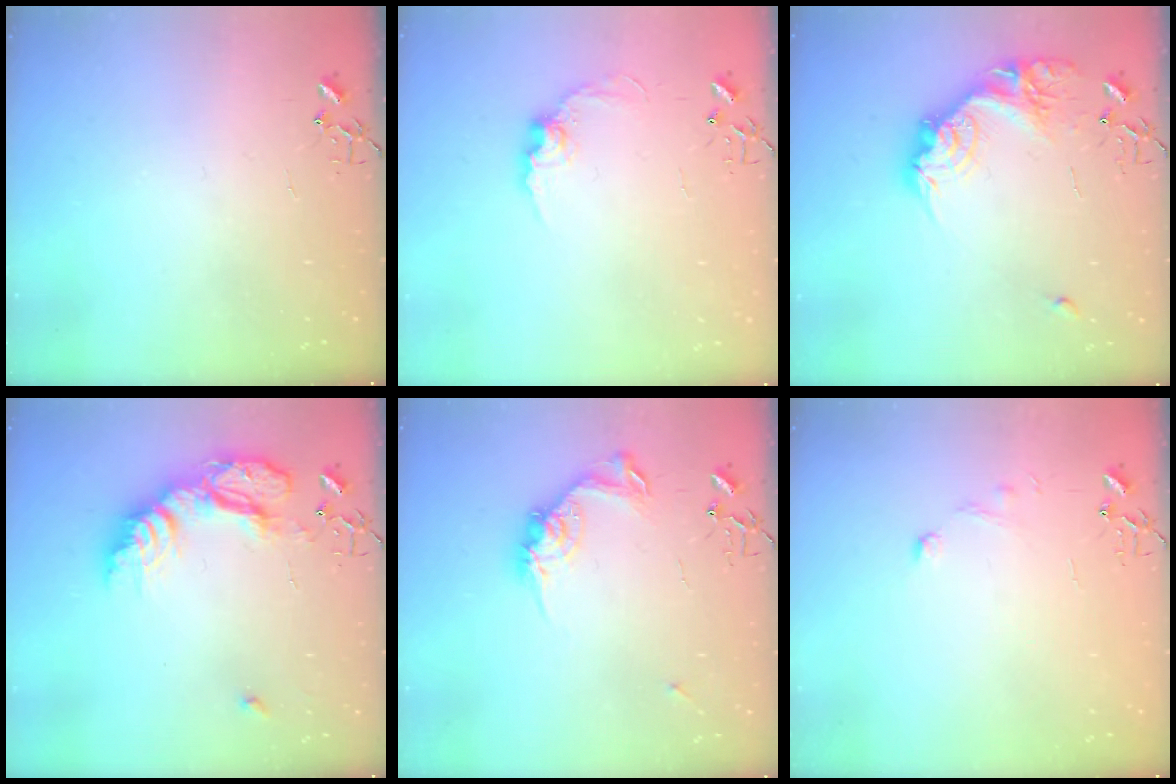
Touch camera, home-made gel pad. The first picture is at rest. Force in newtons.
{"total": 9.0, "press": 9.0, "slide": 0.5}
{"total": 19.5, "press": 19.5, "slide": 1.4}
{"total": 18.8, "press": 18.7, "slide": 1.9}
{"total": 13.3, "press": 13.3, "slide": 0.1}
{"total": 6.1, "press": 6.0, "slide": 0.6}